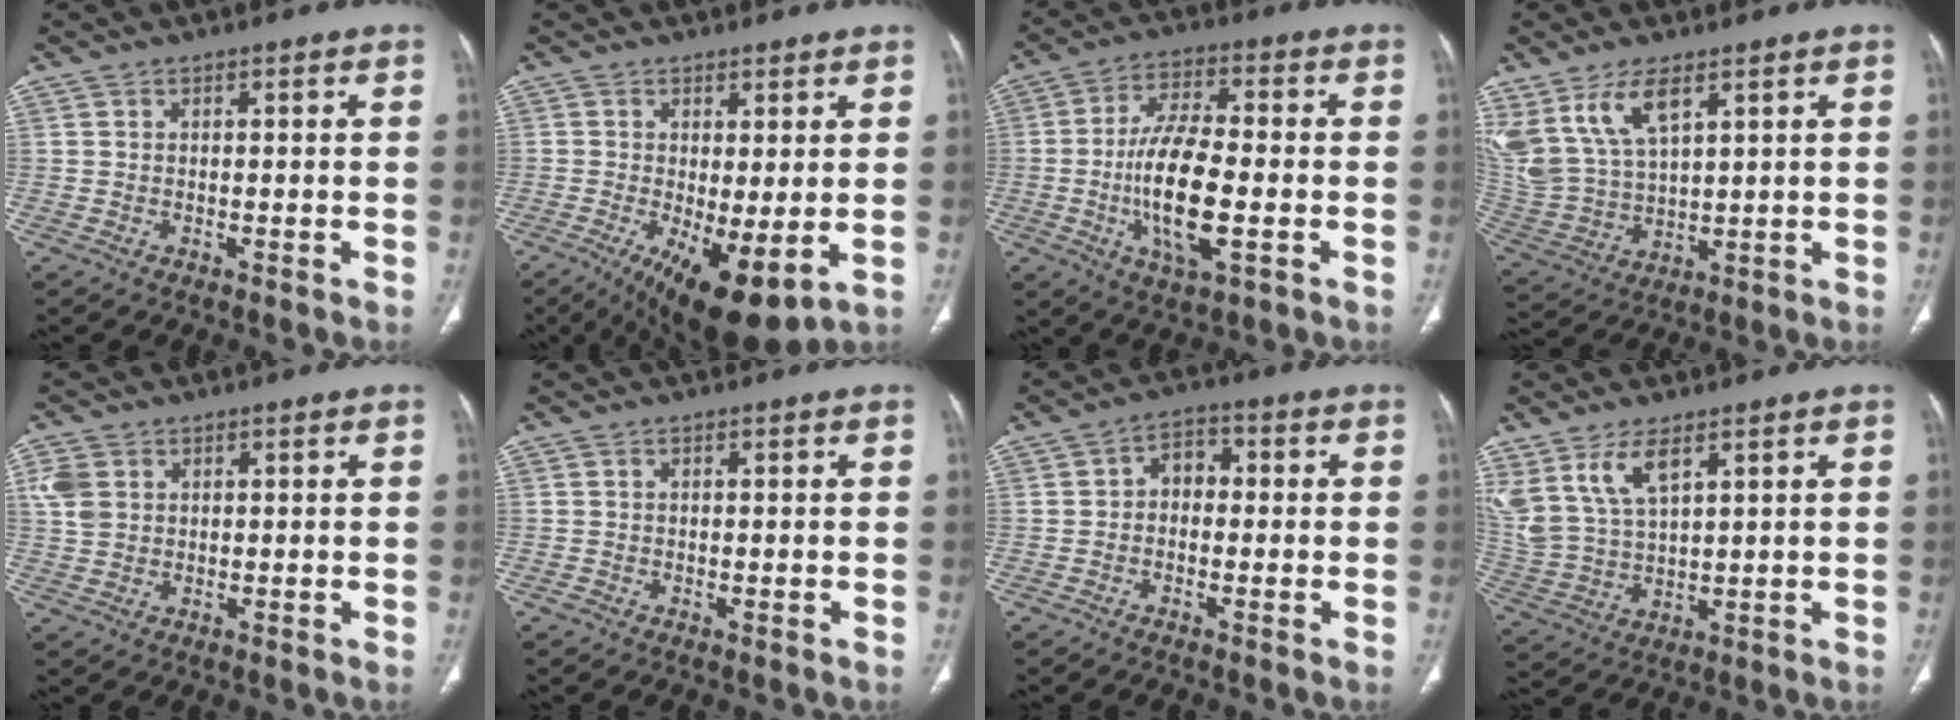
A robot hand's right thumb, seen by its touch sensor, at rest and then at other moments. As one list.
[{"total": 11.7, "force": [-2.7, 4.1, 10.6], "torque": [-0.173, -0.022, -0.025]}, {"total": 14.7, "force": [-2.8, 5.4, 13.4], "torque": [-0.251, 0.006, -0.051]}, {"total": 13.0, "force": [7.2, 6.0, 9.0], "torque": [-0.186, -0.023, 0.161]}, {"total": 4.6, "force": [1.4, 3.6, 2.6], "torque": [-0.053, 0.003, 0.032]}, {"total": 0.6, "force": [-0.2, 0.3, 0.4], "torque": [-0.006, -0.001, -0.004]}, {"total": 4.6, "force": [-0.1, 3.4, 3.1], "torque": [-0.030, 0.019, -0.014]}, {"total": 10.5, "force": [6.0, 4.7, 7.3], "torque": [-0.153, -0.019, 0.136]}]